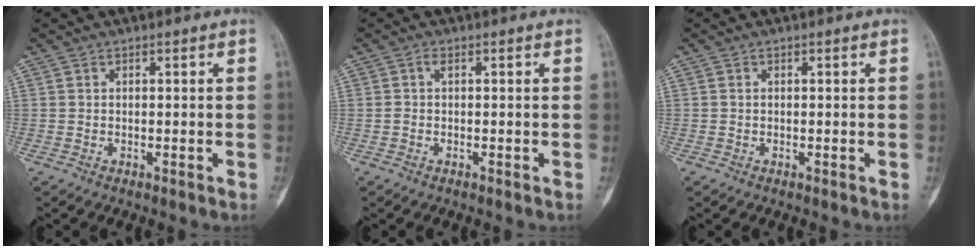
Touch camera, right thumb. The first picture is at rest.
{"total": 1.0, "force": [0.0, 0.5, 0.8], "torque": [-0.018, 0.007, -0.002]}
{"total": 0.0}